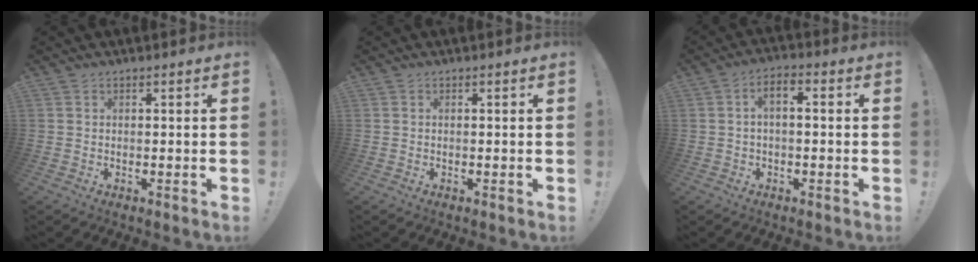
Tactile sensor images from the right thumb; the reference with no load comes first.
{"total": 0.0}
{"total": 4.2, "force": [-0.6, 1.9, 3.7], "torque": [-0.071, 0.010, -0.008]}